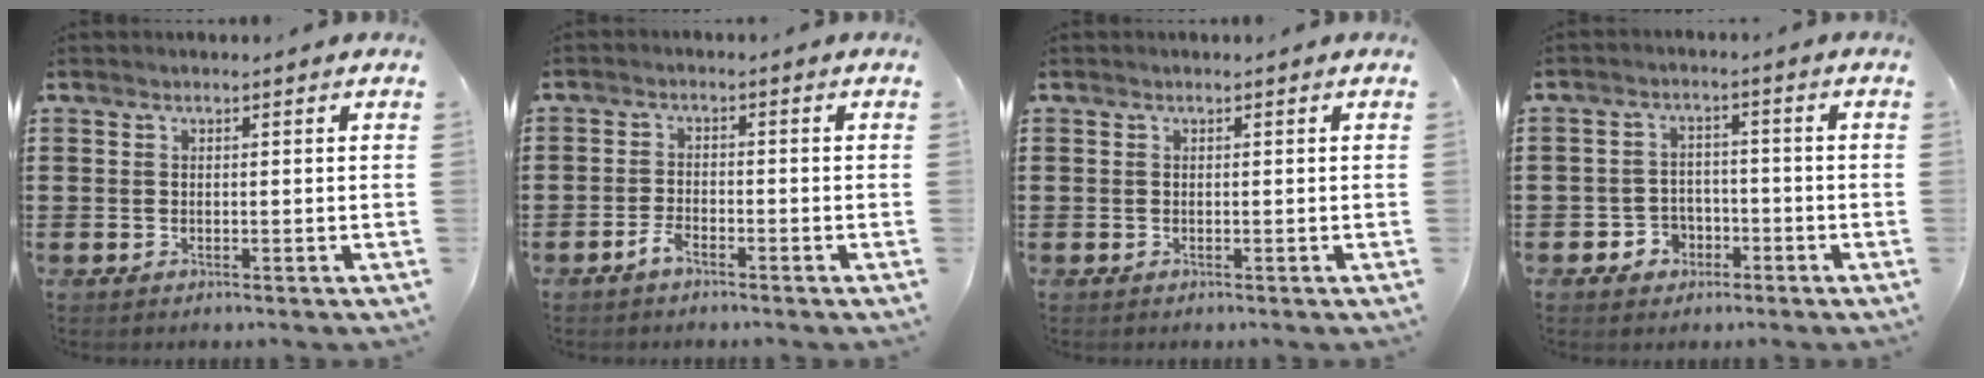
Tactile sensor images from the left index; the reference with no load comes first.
{"total": 2.4, "force": [-1.8, 0.7, 1.3], "torque": [-0.032, 0.003, -0.039]}
{"total": 0.0}
{"total": 3.6, "force": [-2.3, 2.6, 0.7], "torque": [-0.021, 0.010, -0.050]}